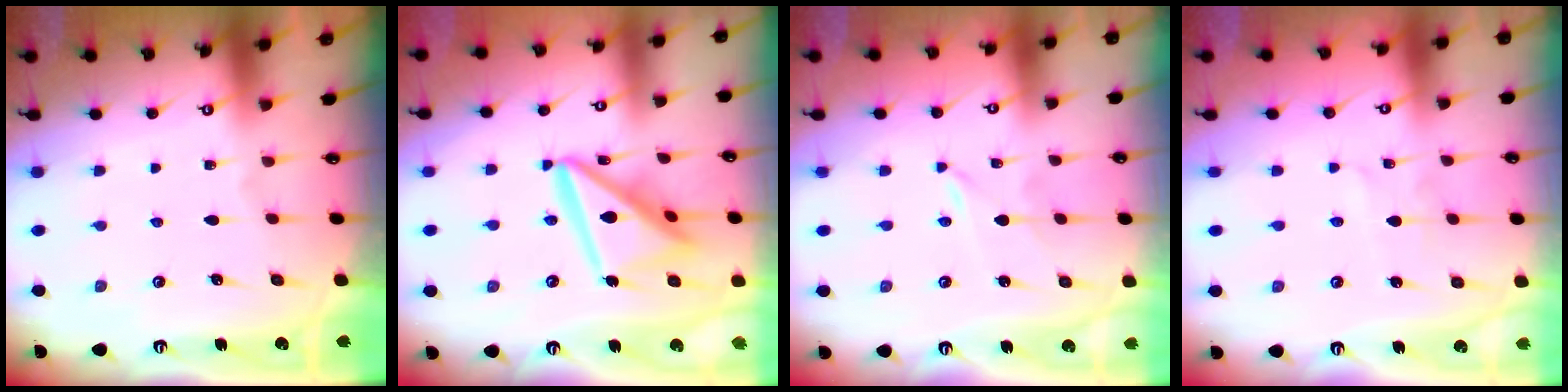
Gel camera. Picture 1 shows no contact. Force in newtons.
{"total": 16.0, "press": 15.9, "slide": 1.6}
{"total": 0.0}
{"total": 1.9, "press": 1.9, "slide": 0.2}